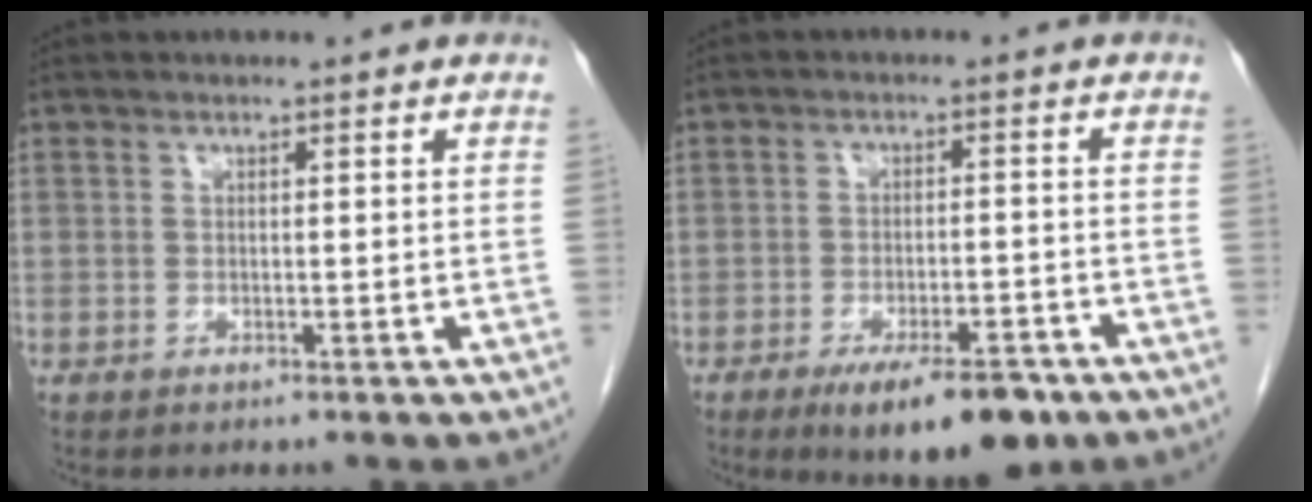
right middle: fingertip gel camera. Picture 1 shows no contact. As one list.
[{"total": 10.5, "force": [-7.1, 3.2, 7.1], "torque": [-0.099, -0.008, -0.105]}]